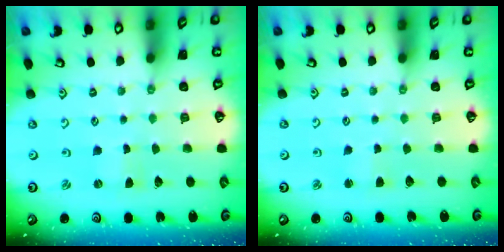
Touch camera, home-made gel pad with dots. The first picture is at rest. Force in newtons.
{"total": 1.6, "press": 1.6, "slide": 0.2}